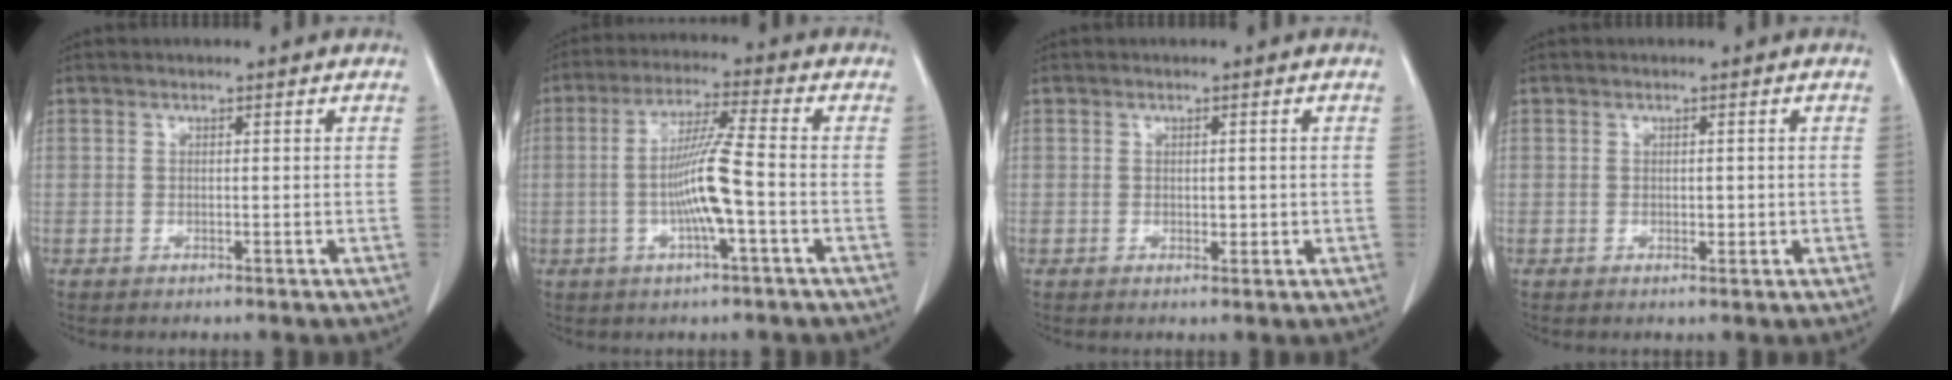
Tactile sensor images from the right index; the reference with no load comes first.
{"total": 9.1, "force": [-1.7, -0.2, 9.0], "torque": [-0.174, 0.001, -0.035]}
{"total": 1.5, "force": [0.0, 1.0, 1.1], "torque": [-0.013, -0.001, 0.002]}
{"total": 1.4, "force": [0.0, 0.9, 1.0], "torque": [-0.012, 0.000, 0.001]}